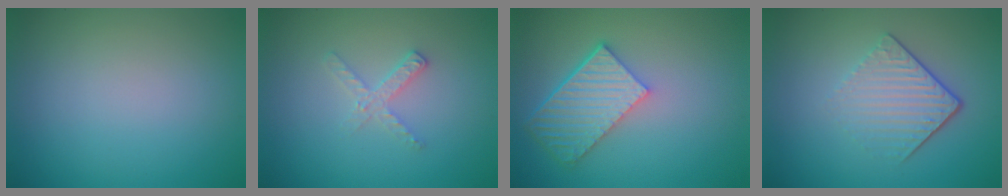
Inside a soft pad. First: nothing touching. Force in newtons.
{"total": 1.7, "press": 1.7, "slide": 0.2}
{"total": 5.7, "press": 4.3, "slide": 3.7}
{"total": 4.3, "press": 2.8, "slide": 3.3}